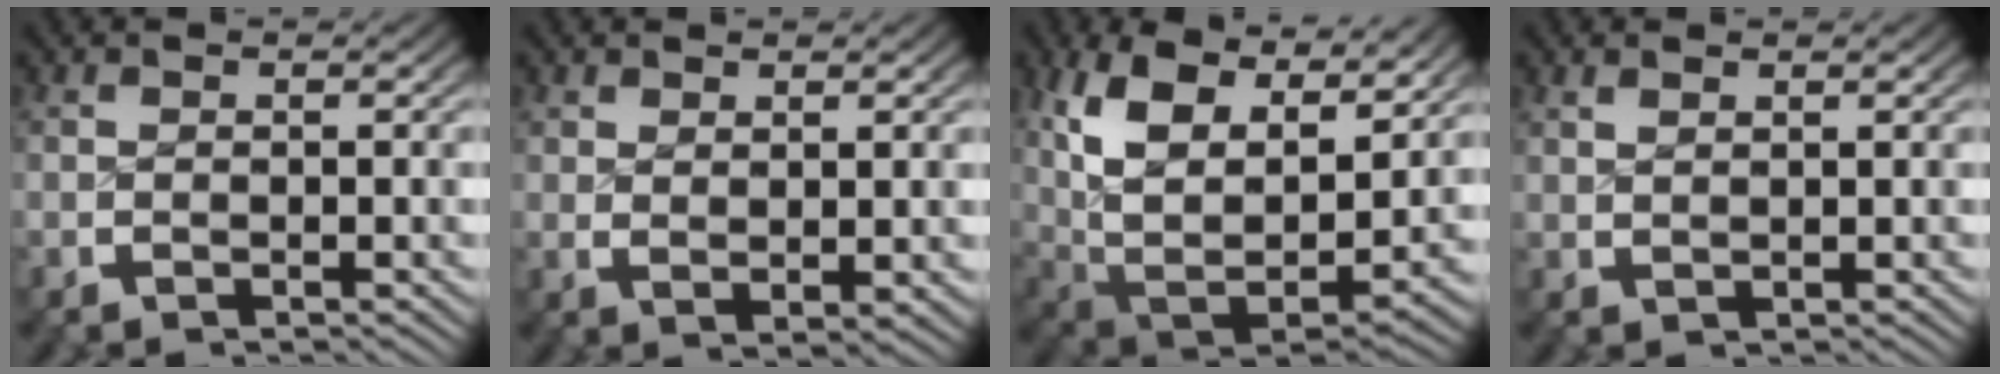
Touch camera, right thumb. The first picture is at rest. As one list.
[{"total": 1.7, "force": [1.1, 0.6, 1.2], "torque": [-0.020, -0.007, 0.030]}, {"total": 15.0, "force": [0.7, 10.5, 10.6], "torque": [-0.276, -0.070, 0.042]}, {"total": 1.1, "force": [1.0, 0.0, 0.3], "torque": [-0.004, 0.002, 0.026]}]